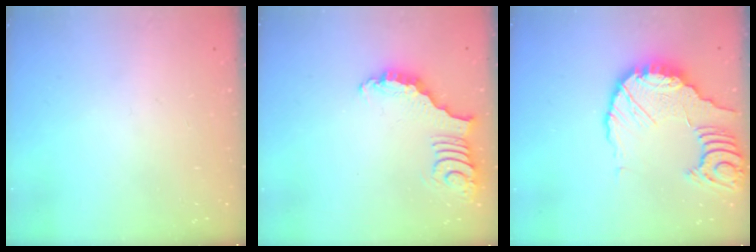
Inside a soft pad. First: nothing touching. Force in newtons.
{"total": 3.5, "press": 3.5, "slide": 0.7}
{"total": 13.1, "press": 13.0, "slide": 1.6}